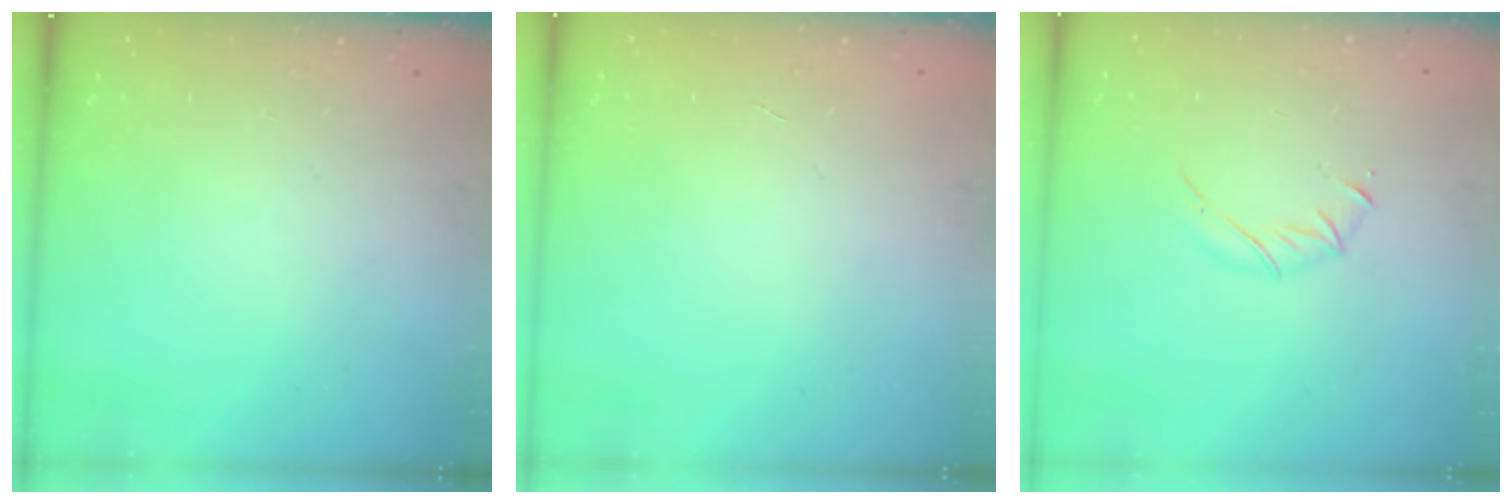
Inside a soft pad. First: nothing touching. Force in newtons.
{"total": 0.0}
{"total": 3.2, "press": 3.1, "slide": 0.7}